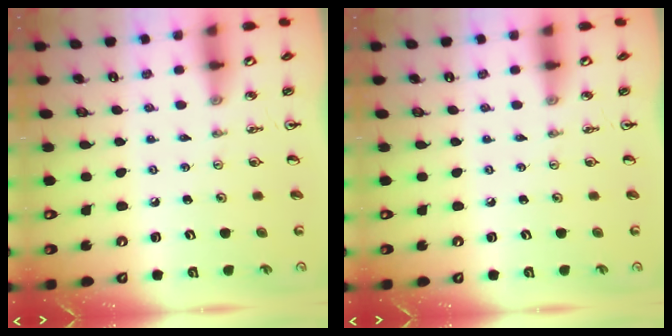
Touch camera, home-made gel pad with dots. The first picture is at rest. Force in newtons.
{"total": 0.0}